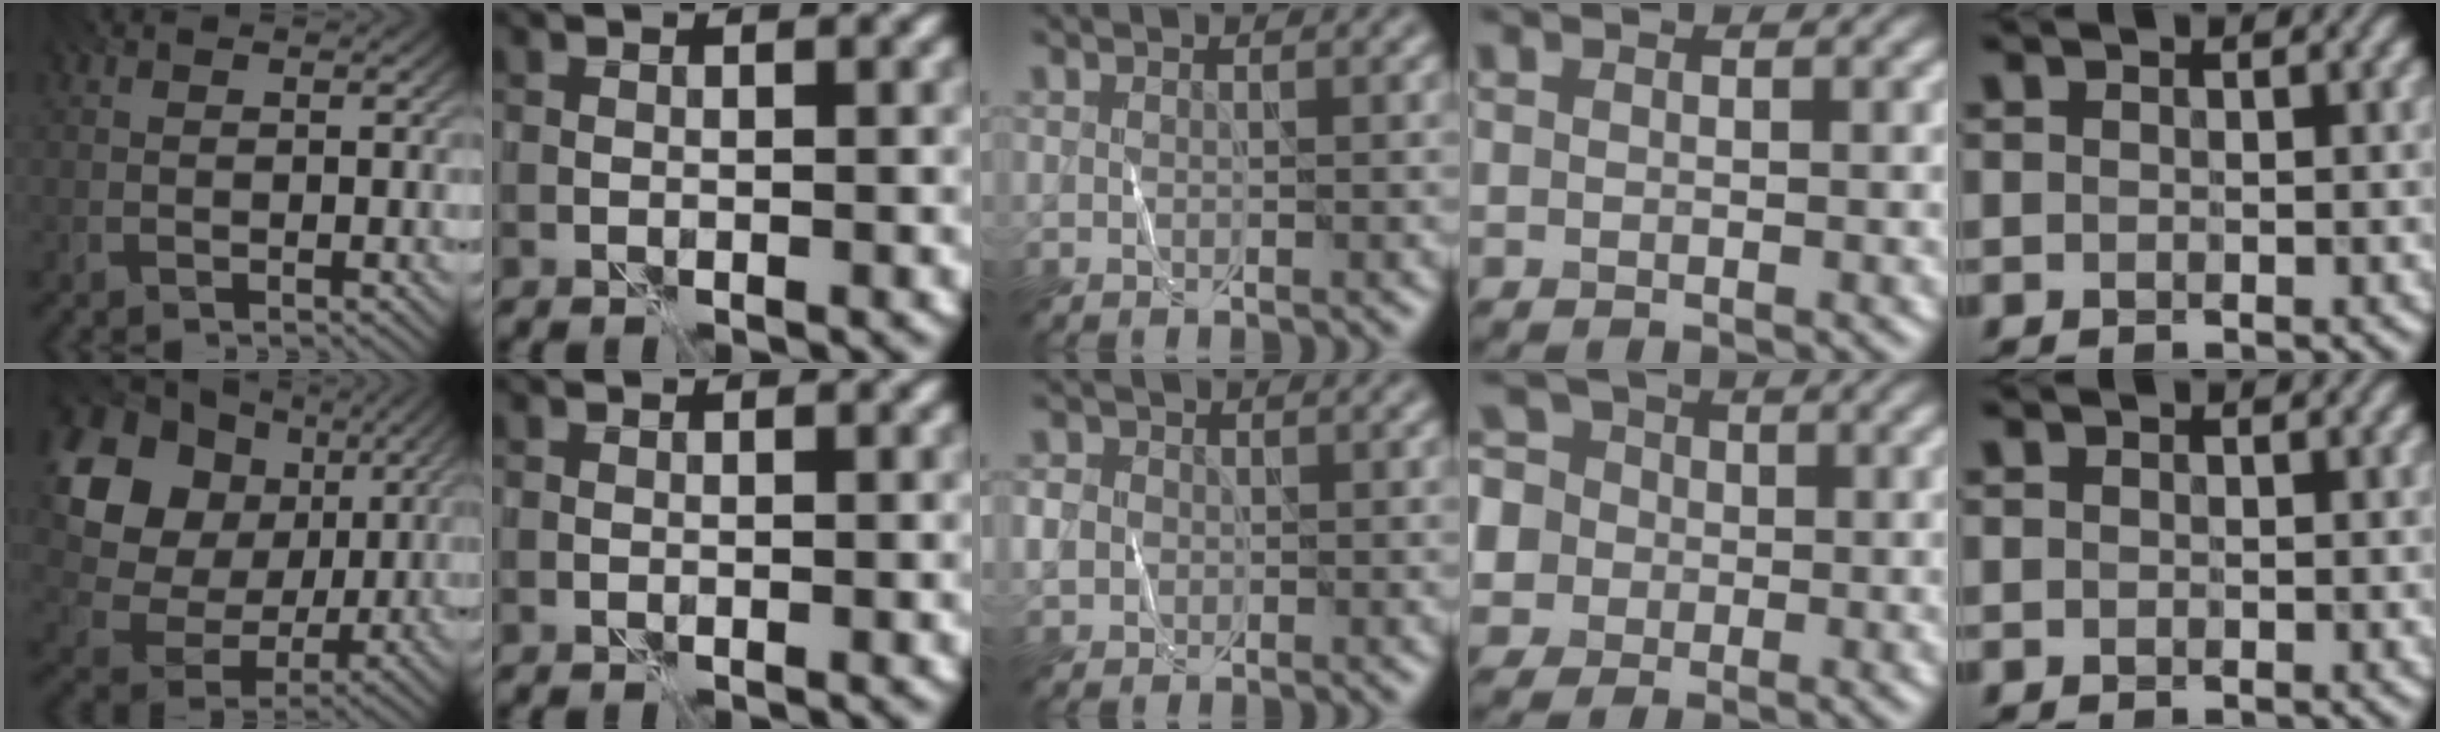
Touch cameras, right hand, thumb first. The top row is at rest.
{"thumb": {"total": 16.2, "force": [3.9, 12.8, 9.1], "torque": [-0.212, 0.022, 0.069]}, "middle": {"total": 2.2, "force": [-0.1, 2.1, 0.8], "torque": [-0.009, 0.005, -0.003]}, "ring": {"total": 7.9, "force": [0.0, 7.4, 2.8], "torque": [-0.068, 0.033, -0.034]}}